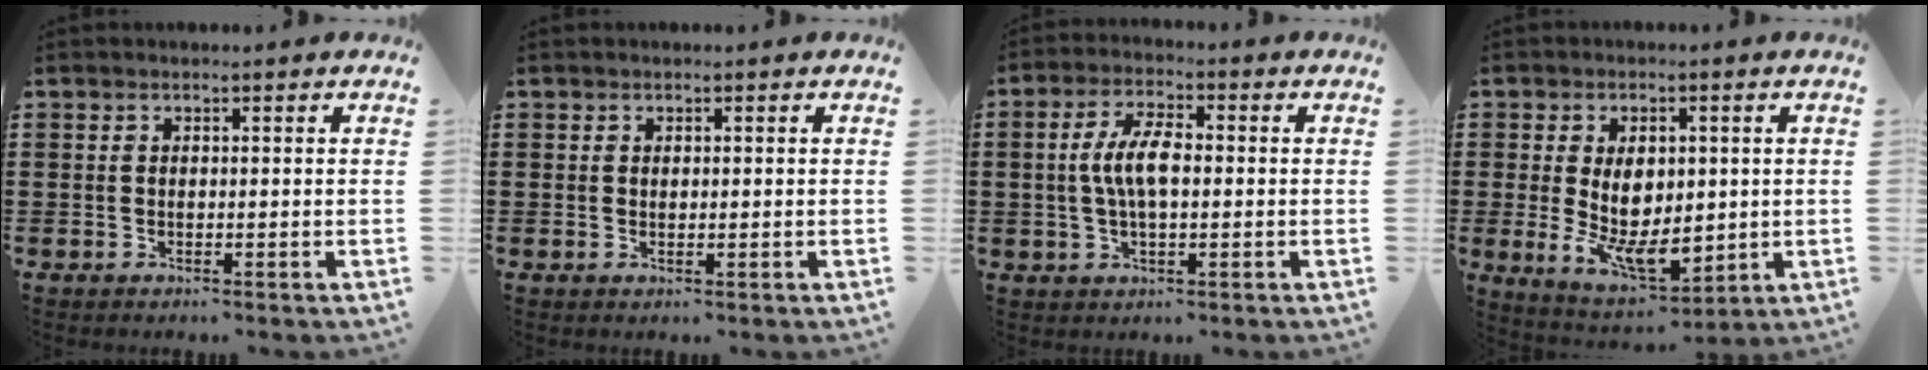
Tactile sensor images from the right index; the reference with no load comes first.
{"total": 0.0}
{"total": 6.7, "force": [-0.1, 2.6, 6.2], "torque": [-0.134, 0.001, -0.009]}
{"total": 8.2, "force": [-0.2, 5.1, 6.4], "torque": [-0.125, 0.002, -0.007]}